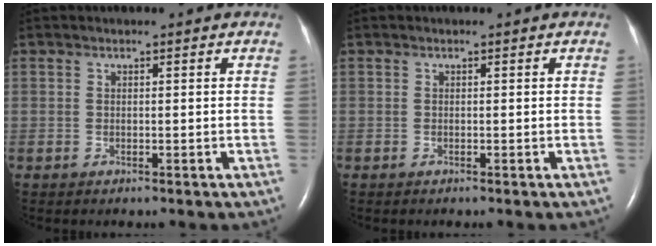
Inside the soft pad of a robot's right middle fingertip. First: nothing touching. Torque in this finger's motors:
{"motor_torque": [-0.04, 0.05, 0.00, 0.00]}